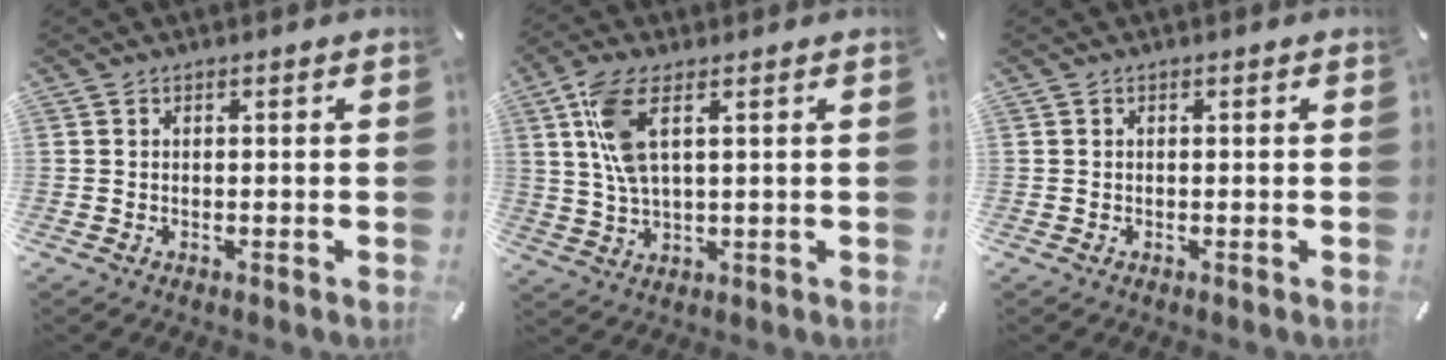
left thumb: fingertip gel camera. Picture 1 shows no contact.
{"total": 8.9, "force": [3.1, 3.5, 7.6], "torque": [-0.174, -0.004, 0.053]}
{"total": 0.0}